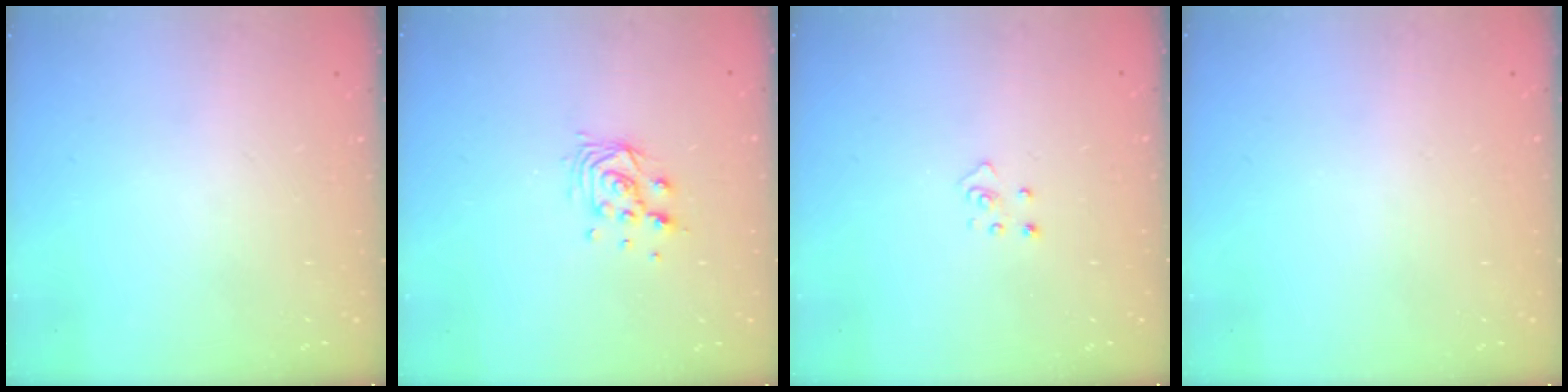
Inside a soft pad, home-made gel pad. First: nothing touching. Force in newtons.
{"total": 8.2, "press": 8.2, "slide": 0.6}
{"total": 2.5, "press": 2.4, "slide": 0.3}
{"total": 0.0}